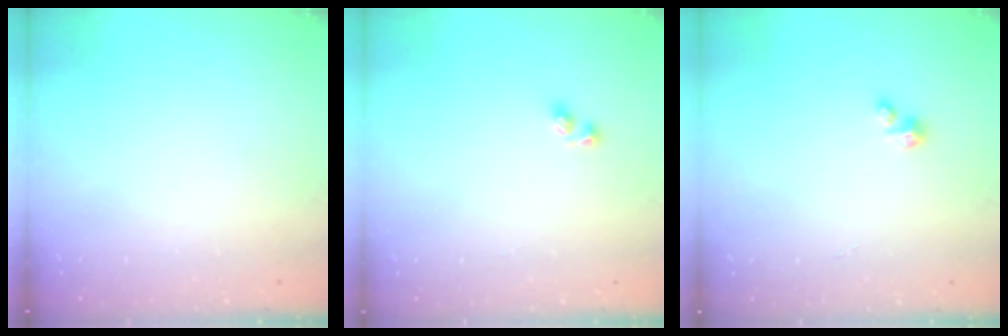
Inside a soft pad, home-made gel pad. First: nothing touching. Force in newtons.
{"total": 4.0, "press": 3.7, "slide": 1.6}
{"total": 2.0, "press": 2.0, "slide": 0.2}